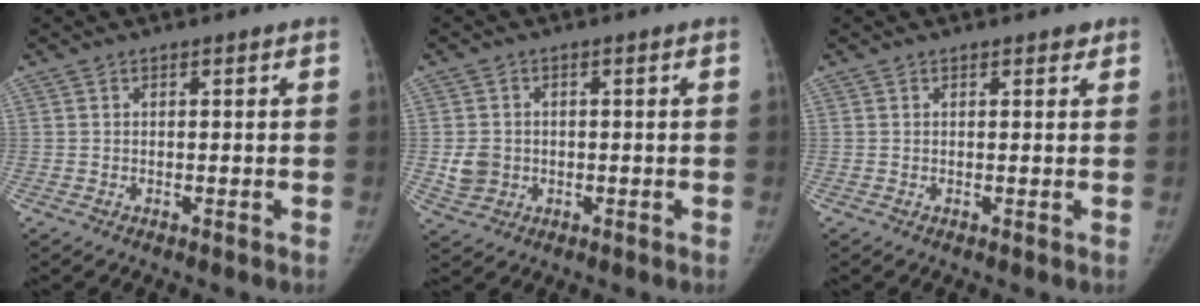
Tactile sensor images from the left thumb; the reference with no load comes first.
{"total": 4.4, "force": [-0.4, 3.9, 1.9], "torque": [-0.026, 0.003, -0.001]}
{"total": 1.1, "force": [0.8, 0.5, 0.5], "torque": [0.000, -0.004, 0.007]}